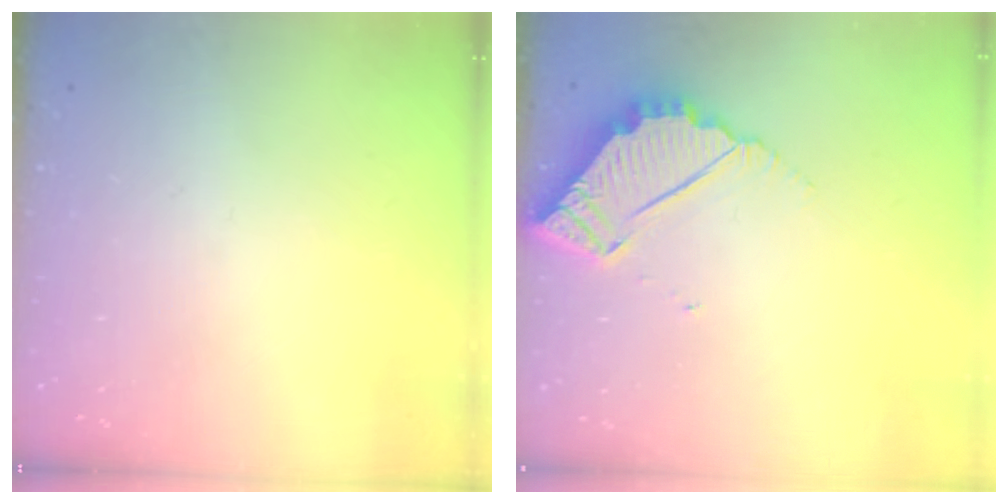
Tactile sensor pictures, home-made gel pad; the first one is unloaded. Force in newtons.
{"total": 6.0, "press": 6.0, "slide": 0.3}